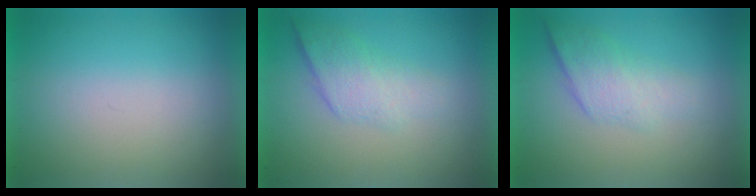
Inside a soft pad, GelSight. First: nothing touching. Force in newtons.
{"total": 2.2}
{"total": 2.3}